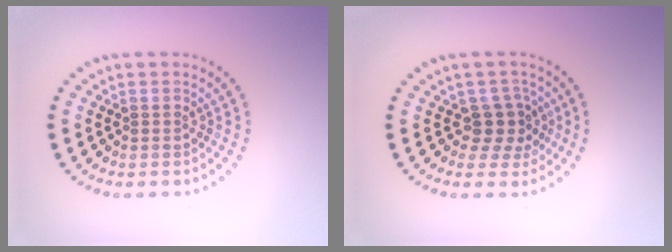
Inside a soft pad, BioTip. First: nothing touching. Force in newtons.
{"total": 2.6, "press": 2.0, "slide": 1.5}